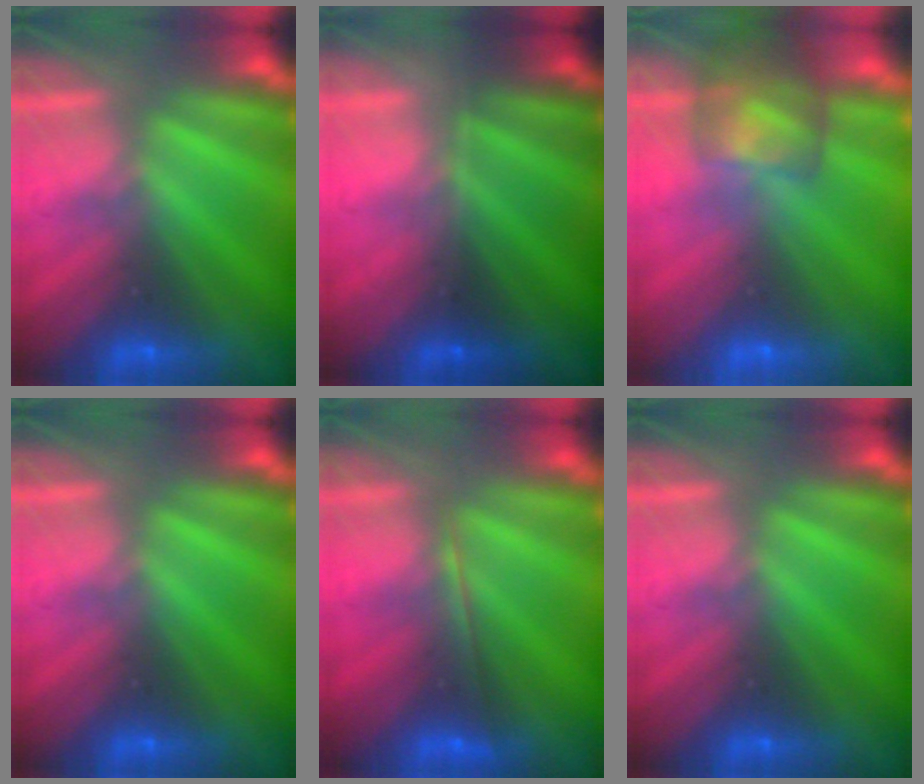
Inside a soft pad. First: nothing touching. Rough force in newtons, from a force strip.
{"total": 1.6}
{"total": 7.7}
{"total": 0.0}
{"total": 1.8}
{"total": 0.0}